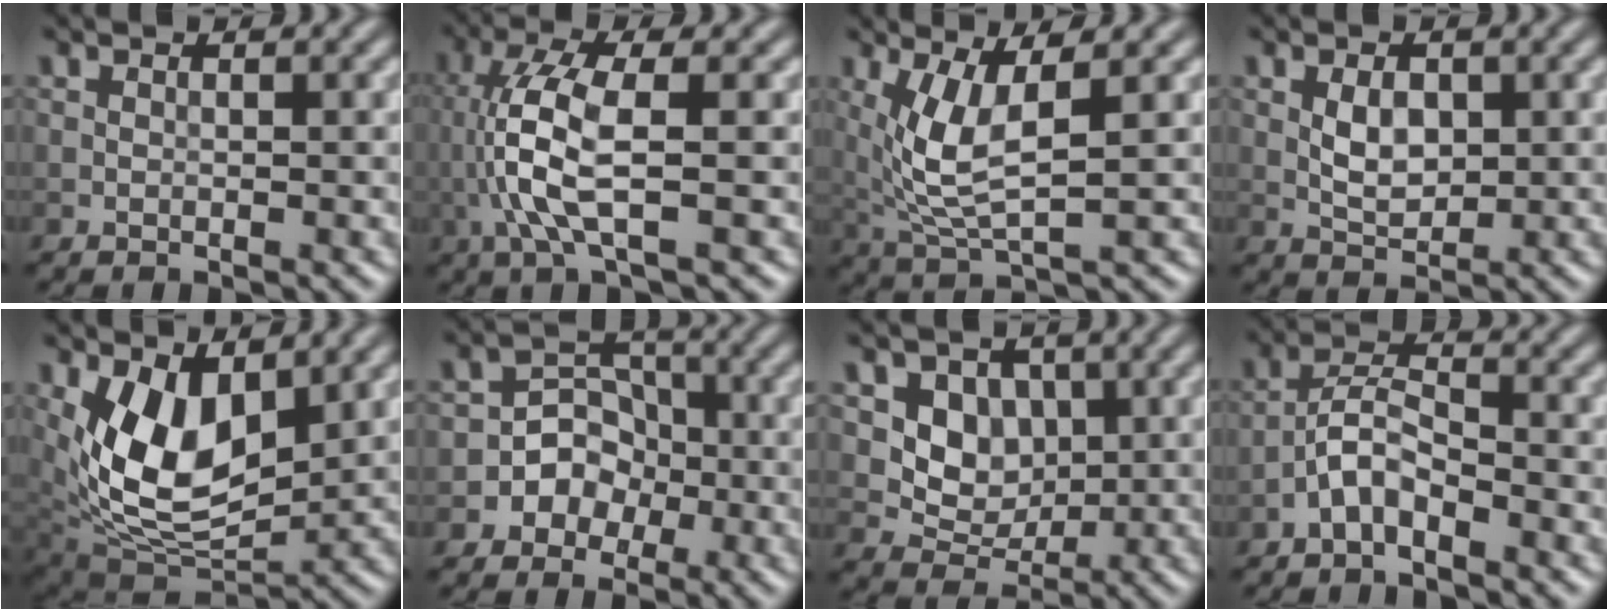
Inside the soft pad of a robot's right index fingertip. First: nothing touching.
{"total": 5.9, "force": [-0.7, 1.5, 5.7], "torque": [-0.130, 0.006, -0.015]}
{"total": 5.3, "force": [1.1, 1.7, 4.9], "torque": [-0.115, -0.010, 0.032]}
{"total": 2.6, "force": [0.3, 1.6, 2.0], "torque": [-0.038, -0.001, 0.007]}
{"total": 9.0, "force": [1.8, 5.1, 7.2], "torque": [-0.143, -0.019, 0.037]}
{"total": 4.3, "force": [-1.7, 3.7, 1.2], "torque": [0.026, 0.017, -0.049]}
{"total": 4.4, "force": [0.9, 3.6, 2.4], "torque": [-0.042, -0.008, 0.012]}
{"total": 3.0, "force": [-2.0, 1.0, 2.0], "torque": [-0.037, 0.013, -0.047]}